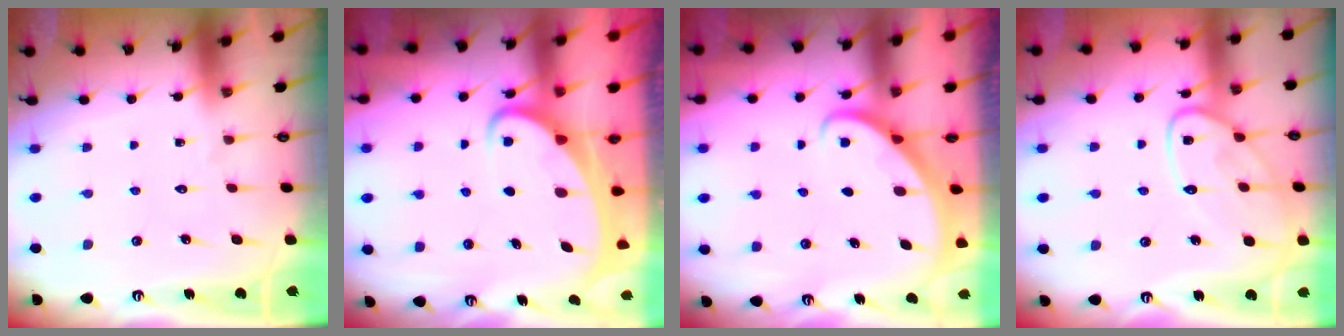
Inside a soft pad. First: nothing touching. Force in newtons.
{"total": 3.6, "press": 3.6, "slide": 0.4}
{"total": 2.7, "press": 2.7, "slide": 0.1}
{"total": 13.7, "press": 13.6, "slide": 1.3}